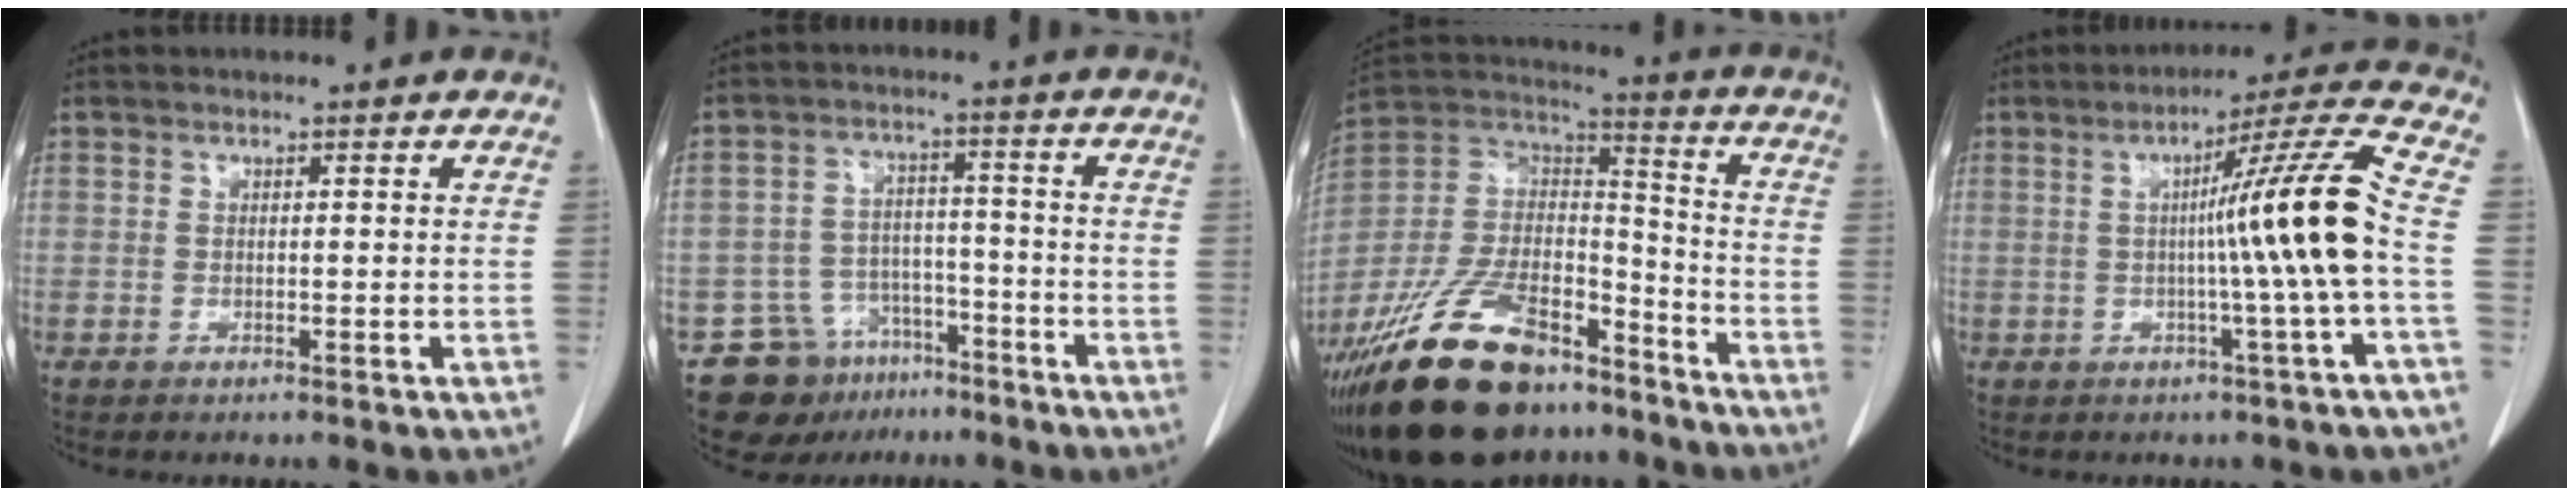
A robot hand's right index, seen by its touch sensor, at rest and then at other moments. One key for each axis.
{"total": 9.9, "fx": -6.7, "fy": 6.9, "fz": 2.1, "tx": -0.035, "ty": 0.032, "tz": -0.099}
{"total": 26.6, "fx": -19.0, "fy": 11.1, "fz": 15.0, "tx": -0.332, "ty": -0.009, "tz": -0.335}
{"total": 12.4, "fx": -0.8, "fy": -2.7, "fz": 12.0, "tx": -0.175, "ty": 0.006, "tz": -0.010}